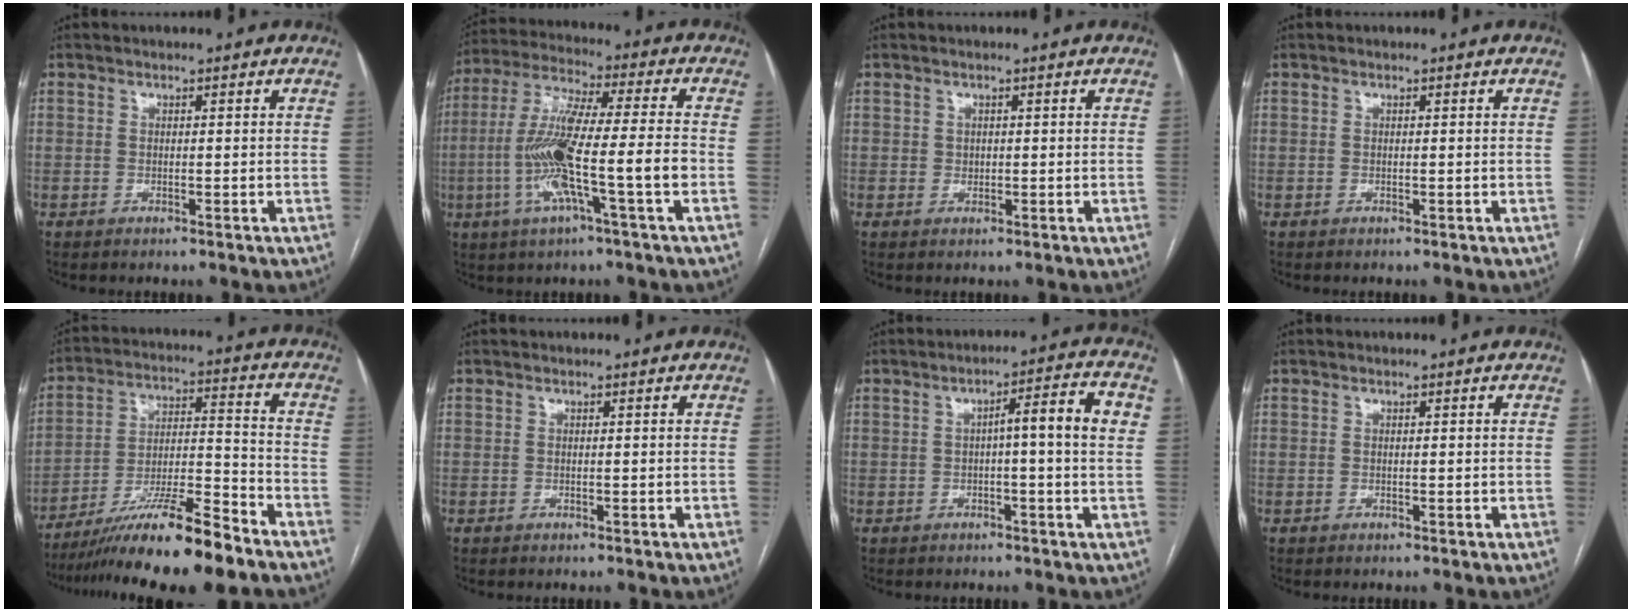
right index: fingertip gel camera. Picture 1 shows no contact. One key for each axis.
{"total": 14.0, "fx": -3.6, "fy": 0.2, "fz": 13.5, "tx": -0.271, "ty": 0.004, "tz": -0.070}
{"total": 0.8, "fx": 0.2, "fy": 0.7, "fz": 0.2, "tx": 0.000, "ty": 0.003, "tz": 0.006}
{"total": 0.0}
{"total": 16.1, "fx": -12.5, "fy": 0.2, "fz": 10.1, "tx": -0.181, "ty": -0.015, "tz": -0.218}
{"total": 0.0}
{"total": 7.1, "fx": 0.6, "fy": 0.2, "fz": 7.1, "tx": -0.099, "ty": 0.021, "tz": 0.004}
{"total": 0.0}